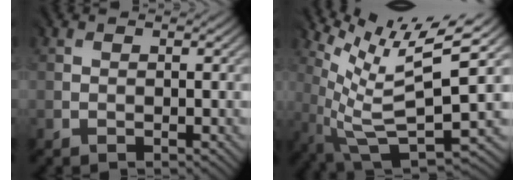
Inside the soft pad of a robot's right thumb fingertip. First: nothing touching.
{"total": 8.7, "force": [3.1, 1.4, 8.0], "torque": [-0.147, 0.003, 0.074]}